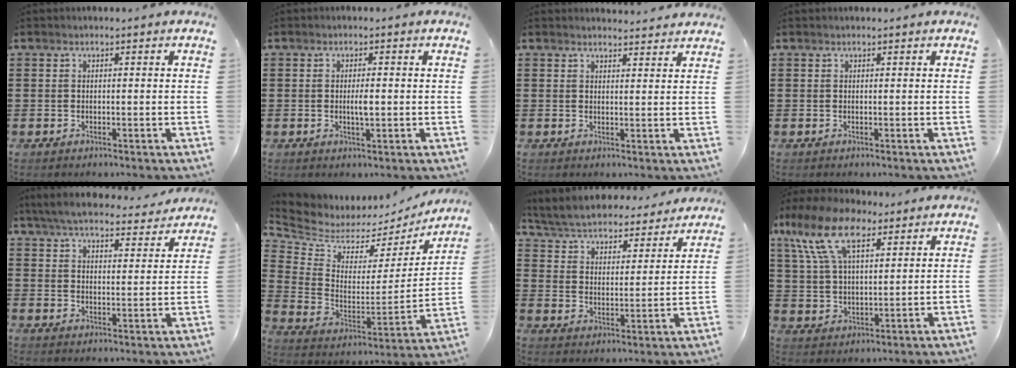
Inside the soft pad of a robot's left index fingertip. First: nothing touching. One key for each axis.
{"total": 2.3, "fx": -0.1, "fy": 0.6, "fz": 2.3, "tx": -0.043, "ty": -0.001, "tz": -0.002}
{"total": 2.1, "fx": 2.0, "fy": 0.3, "fz": -0.1, "tx": 0.003, "ty": -0.007, "tz": 0.038}
{"total": 0.0}
{"total": 5.8, "fx": 5.6, "fy": 0.5, "fz": 1.7, "tx": -0.057, "ty": -0.028, "tz": 0.097}
{"total": 4.6, "fx": 4.3, "fy": 1.6, "fz": 0.2, "tx": -0.040, "ty": -0.050, "tz": 0.072}
{"total": 5.0, "fx": 4.9, "fy": 0.2, "fz": 0.8, "tx": -0.041, "ty": -0.037, "tz": 0.079}
{"total": 12.0, "fx": 7.6, "fy": 5.3, "fz": 7.6, "tx": -0.174, "ty": -0.002, "tz": 0.142}